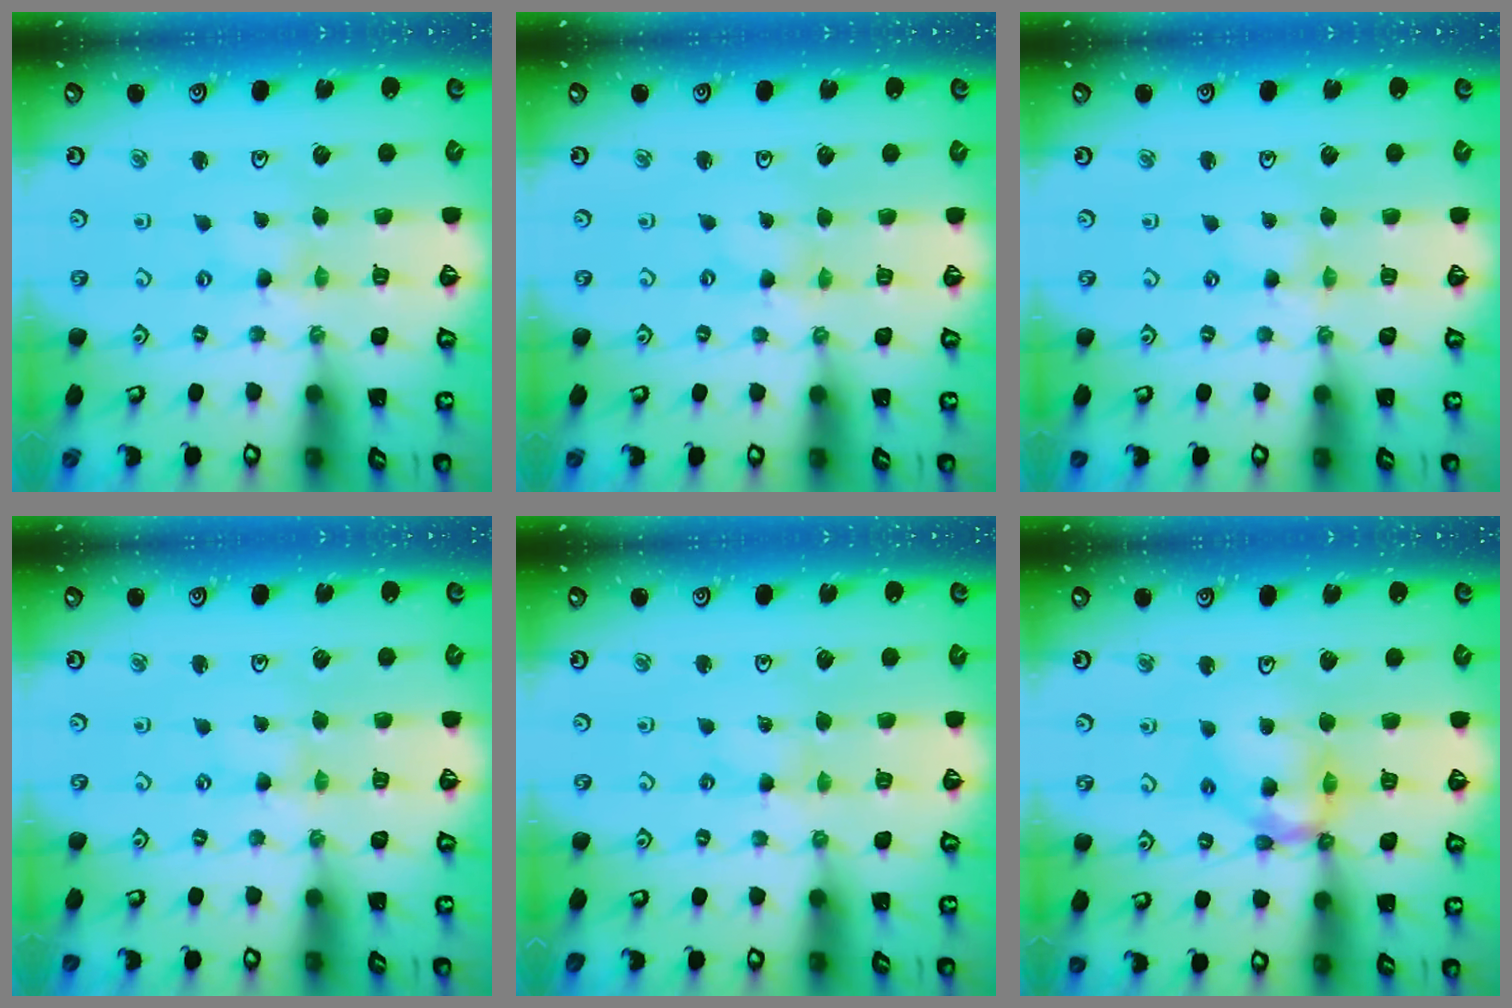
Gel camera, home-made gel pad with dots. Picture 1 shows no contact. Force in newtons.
{"total": 0.0}
{"total": 0.0}
{"total": 0.8, "press": 0.8, "slide": 0.2}
{"total": 0.8, "press": 0.8, "slide": 0.1}
{"total": 13.5, "press": 13.5, "slide": 1.2}